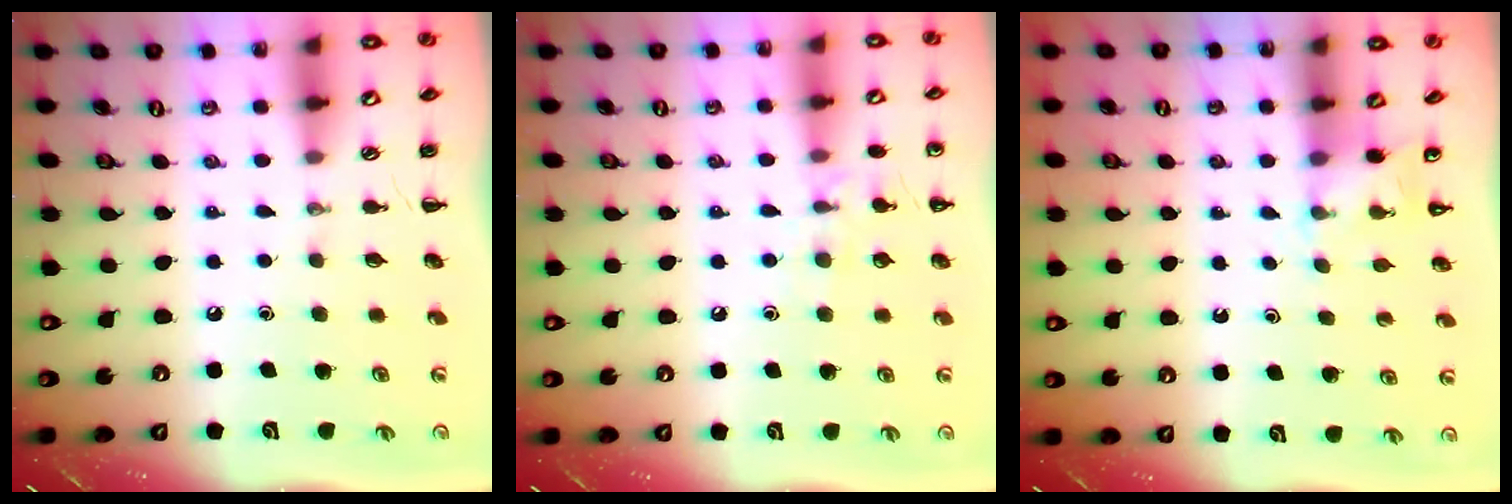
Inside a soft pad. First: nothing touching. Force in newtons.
{"total": 8.3, "press": 8.0, "slide": 1.9}
{"total": 4.8, "press": 4.6, "slide": 1.2}